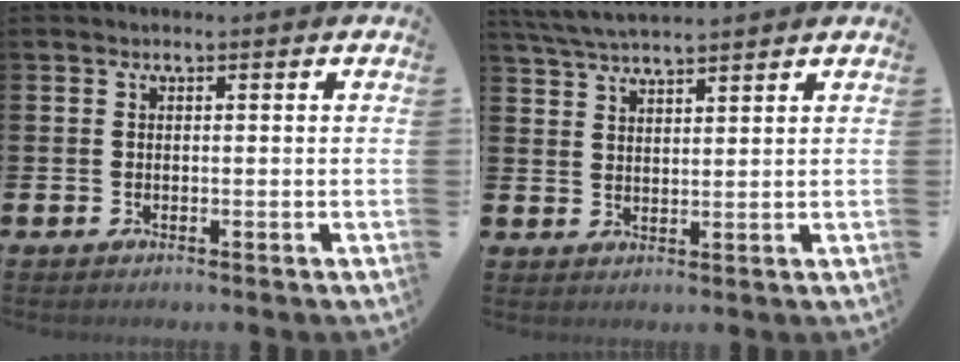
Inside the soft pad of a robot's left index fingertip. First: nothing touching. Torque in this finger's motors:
{"motor_torque": [0.48, -0.82, 0.78, 0.21]}